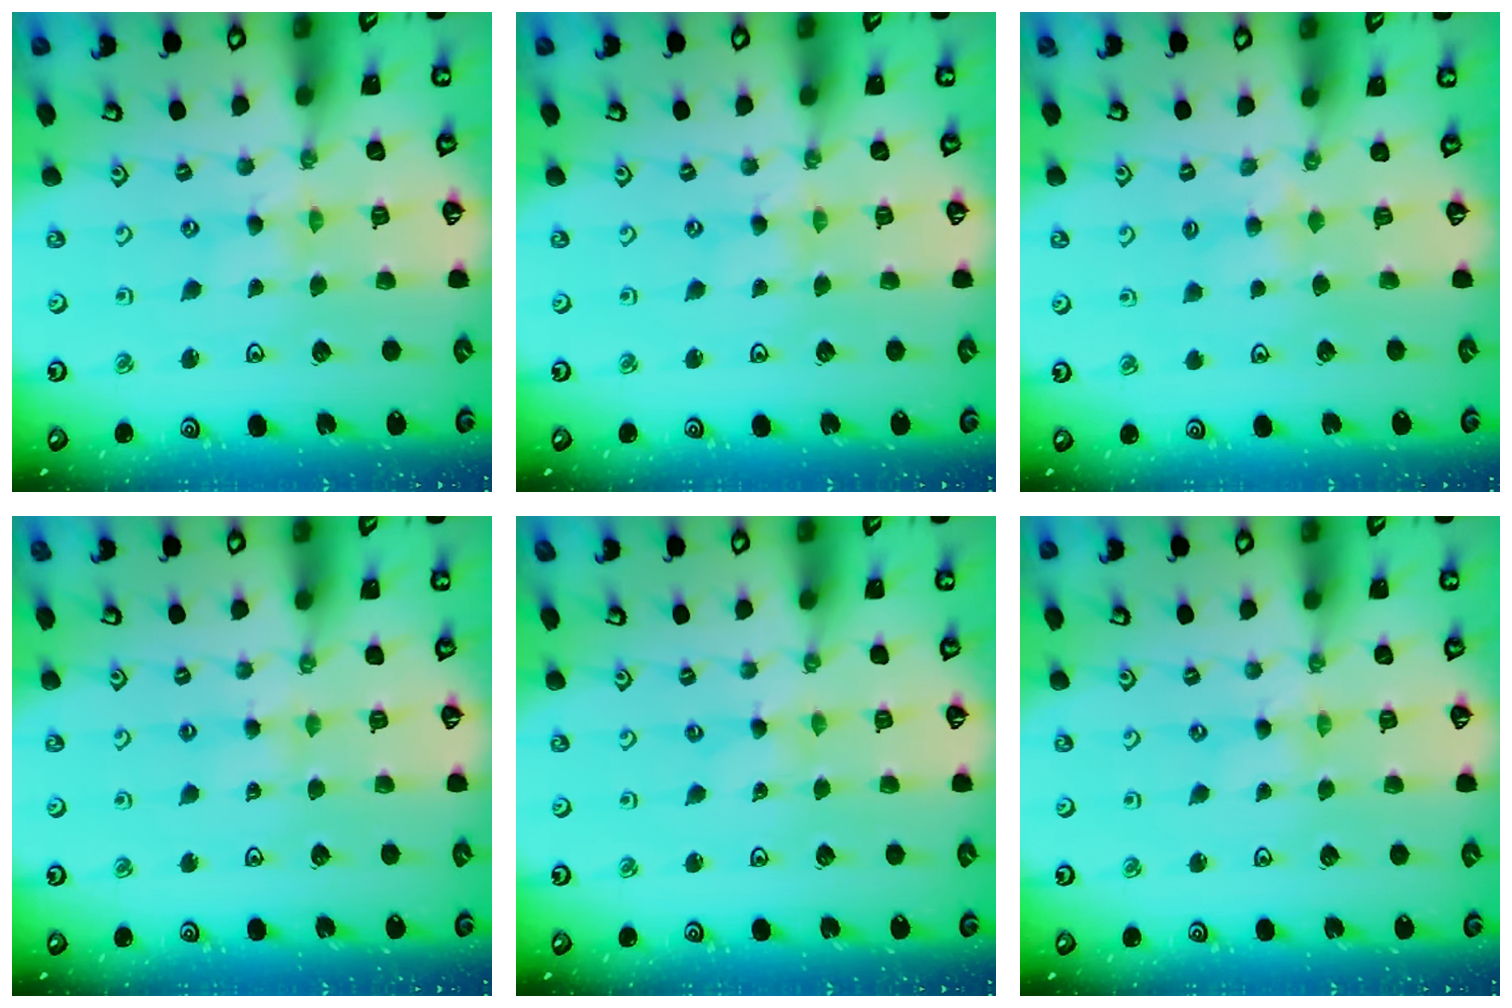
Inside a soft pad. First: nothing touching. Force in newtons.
{"total": 0.0}
{"total": 3.0, "press": 2.9, "slide": 0.5}
{"total": 2.6, "press": 2.6, "slide": 0.3}
{"total": 0.0}
{"total": 0.0}